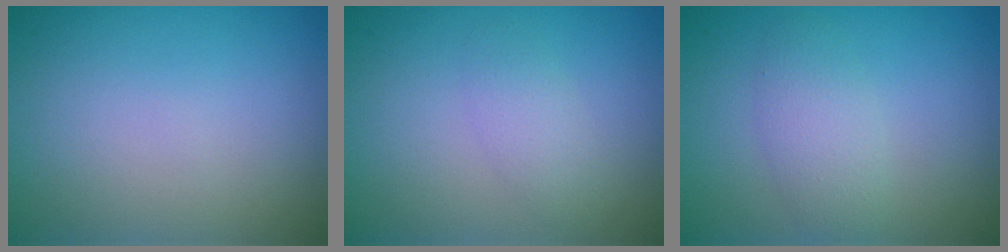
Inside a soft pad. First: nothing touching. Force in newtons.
{"total": 1.7, "press": 1.7, "slide": 0.0}
{"total": 2.5, "press": 2.5, "slide": 0.1}